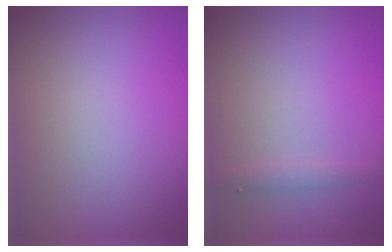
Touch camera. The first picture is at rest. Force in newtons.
{"total": 1.0, "press": 1.0, "slide": 0.1}